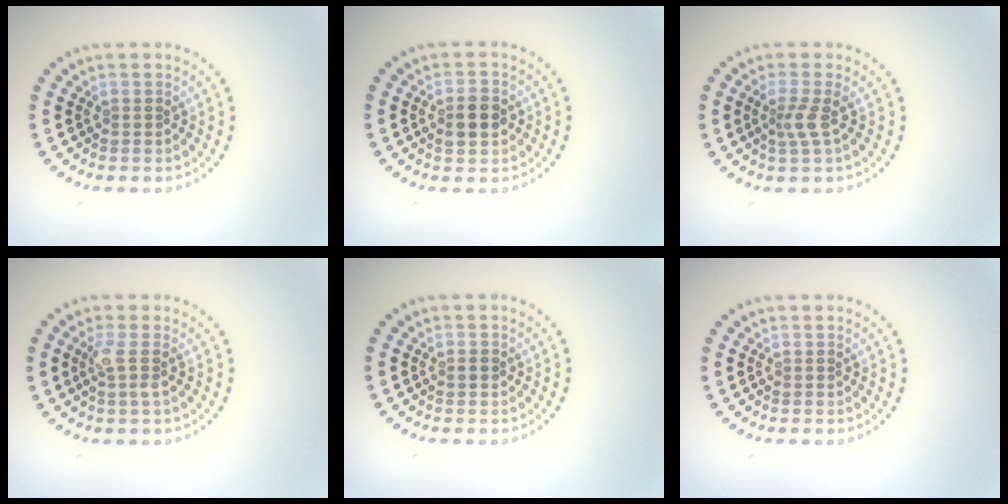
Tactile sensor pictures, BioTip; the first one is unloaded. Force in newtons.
{"total": 2.9, "press": 2.9, "slide": 0.0}
{"total": 2.0, "press": 1.5, "slide": 1.4}
{"total": 1.7, "press": 1.4, "slide": 1.0}
{"total": 0.9, "press": 0.9, "slide": 0.0}
{"total": 0.0}